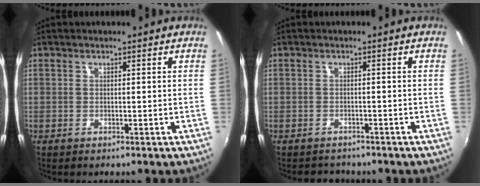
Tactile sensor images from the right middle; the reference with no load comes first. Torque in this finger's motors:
{"motor_torque": [-0.39, -0.14, -0.10, -0.01]}